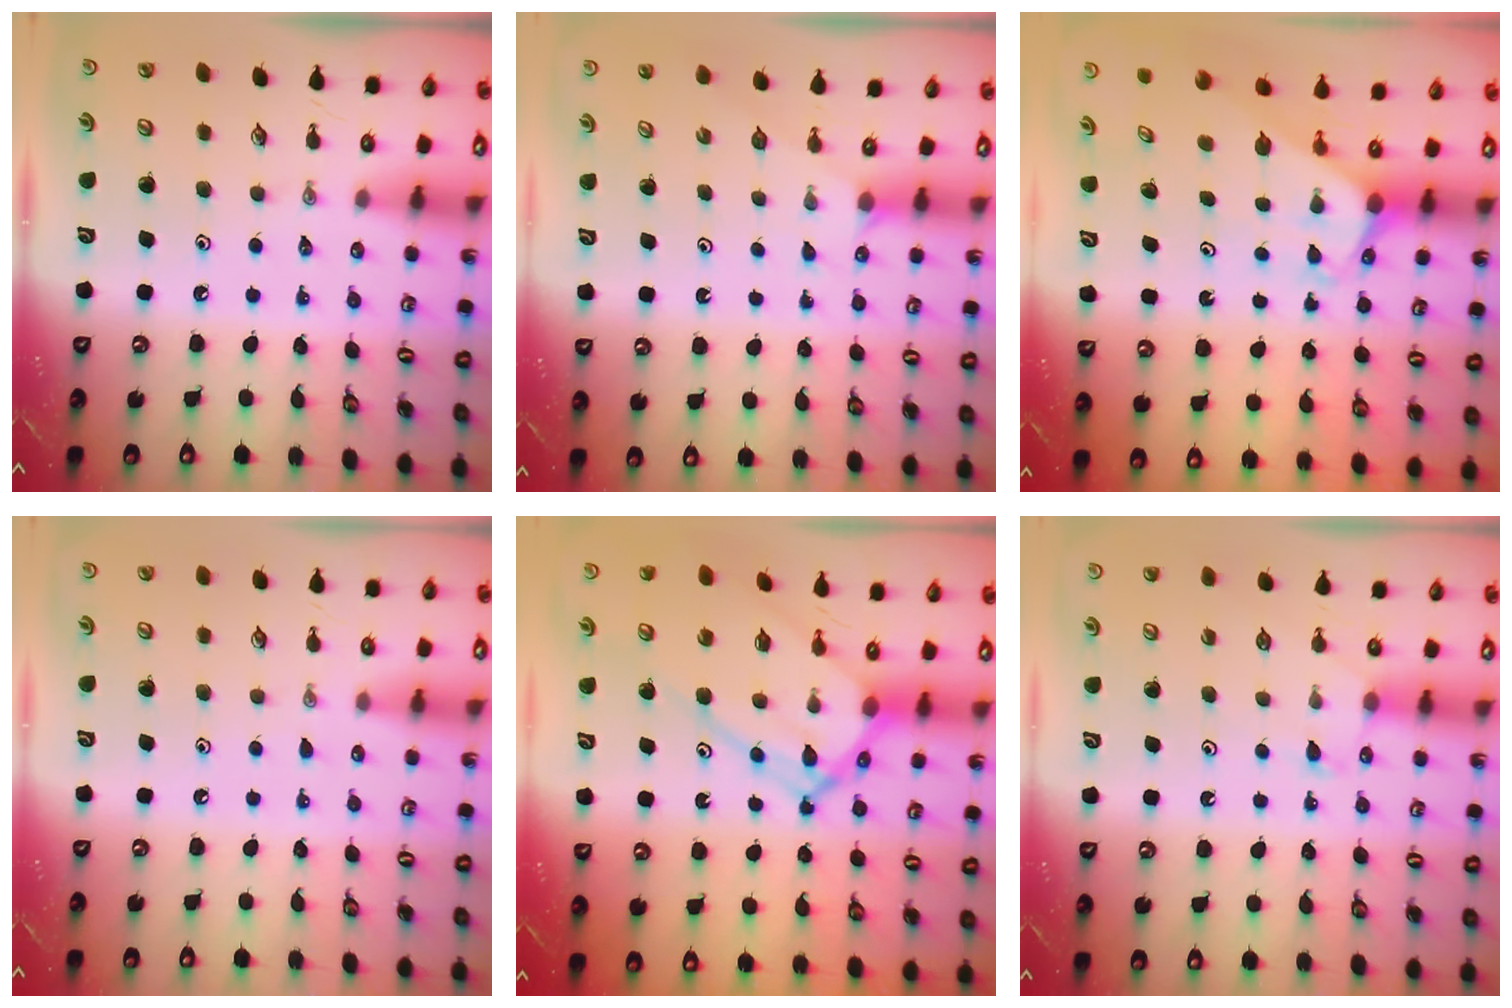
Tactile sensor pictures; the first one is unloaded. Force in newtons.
{"total": 2.5, "press": 2.4, "slide": 0.4}
{"total": 2.1, "press": 2.1, "slide": 0.1}
{"total": 2.8, "press": 2.8, "slide": 0.3}
{"total": 14.7, "press": 14.7, "slide": 1.3}
{"total": 5.6, "press": 5.6, "slide": 0.5}